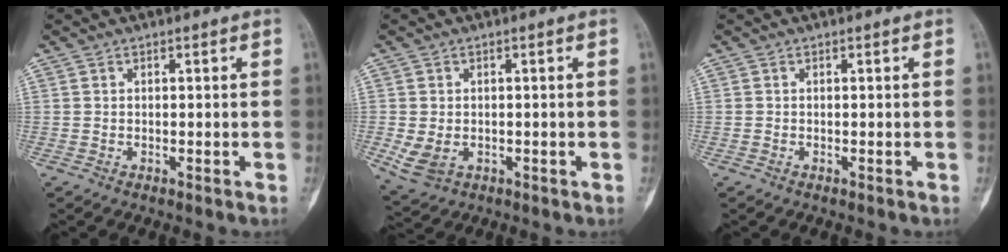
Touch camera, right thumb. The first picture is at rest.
{"total": 4.9, "force": [-0.9, 3.8, 2.9], "torque": [-0.058, -0.001, -0.002]}
{"total": 0.0}